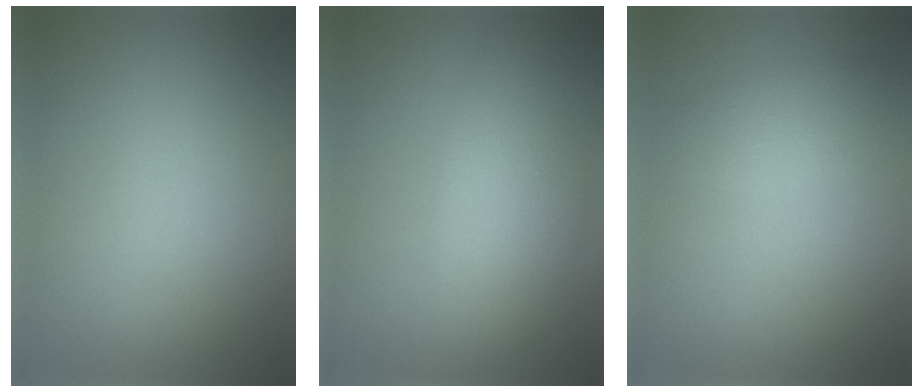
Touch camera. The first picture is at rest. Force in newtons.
{"total": 7.0, "press": 7.0, "slide": 0.3}
{"total": 2.2, "press": 2.2, "slide": 0.2}